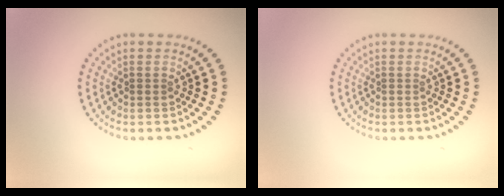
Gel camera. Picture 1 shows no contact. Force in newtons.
{"total": 0.0}